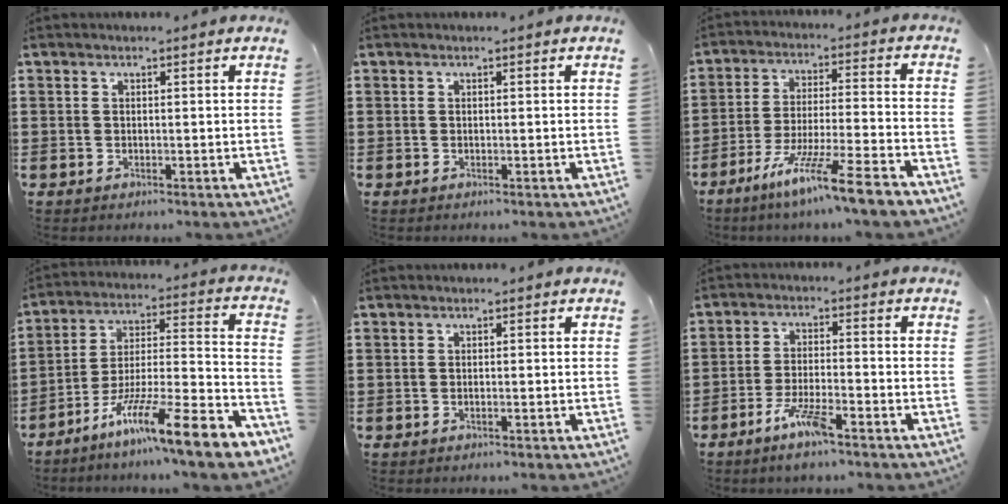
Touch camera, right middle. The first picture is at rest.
{"total": 0.0}
{"total": 11.0, "force": [-8.8, -0.2, 6.6], "torque": [-0.124, 0.003, -0.173]}
{"total": 13.0, "force": [-9.5, 0.5, 8.9], "torque": [-0.142, 0.008, -0.176]}
{"total": 0.7, "force": [-0.6, 0.1, 0.4], "torque": [-0.011, -0.002, -0.010]}
{"total": 5.7, "force": [-3.8, 0.8, 4.2], "torque": [-0.093, -0.006, -0.071]}